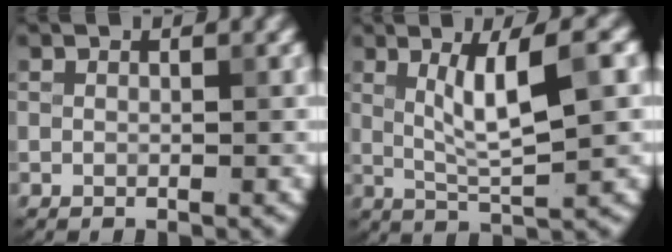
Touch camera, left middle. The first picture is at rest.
{"total": 5.9, "force": [1.4, 0.9, 5.7], "torque": [-0.104, 0.001, 0.029]}